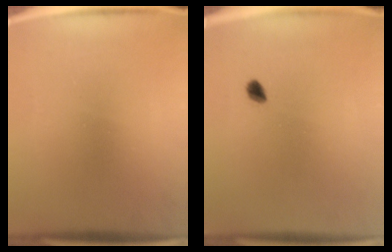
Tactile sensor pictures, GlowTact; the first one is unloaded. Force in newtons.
{"total": 1.7}